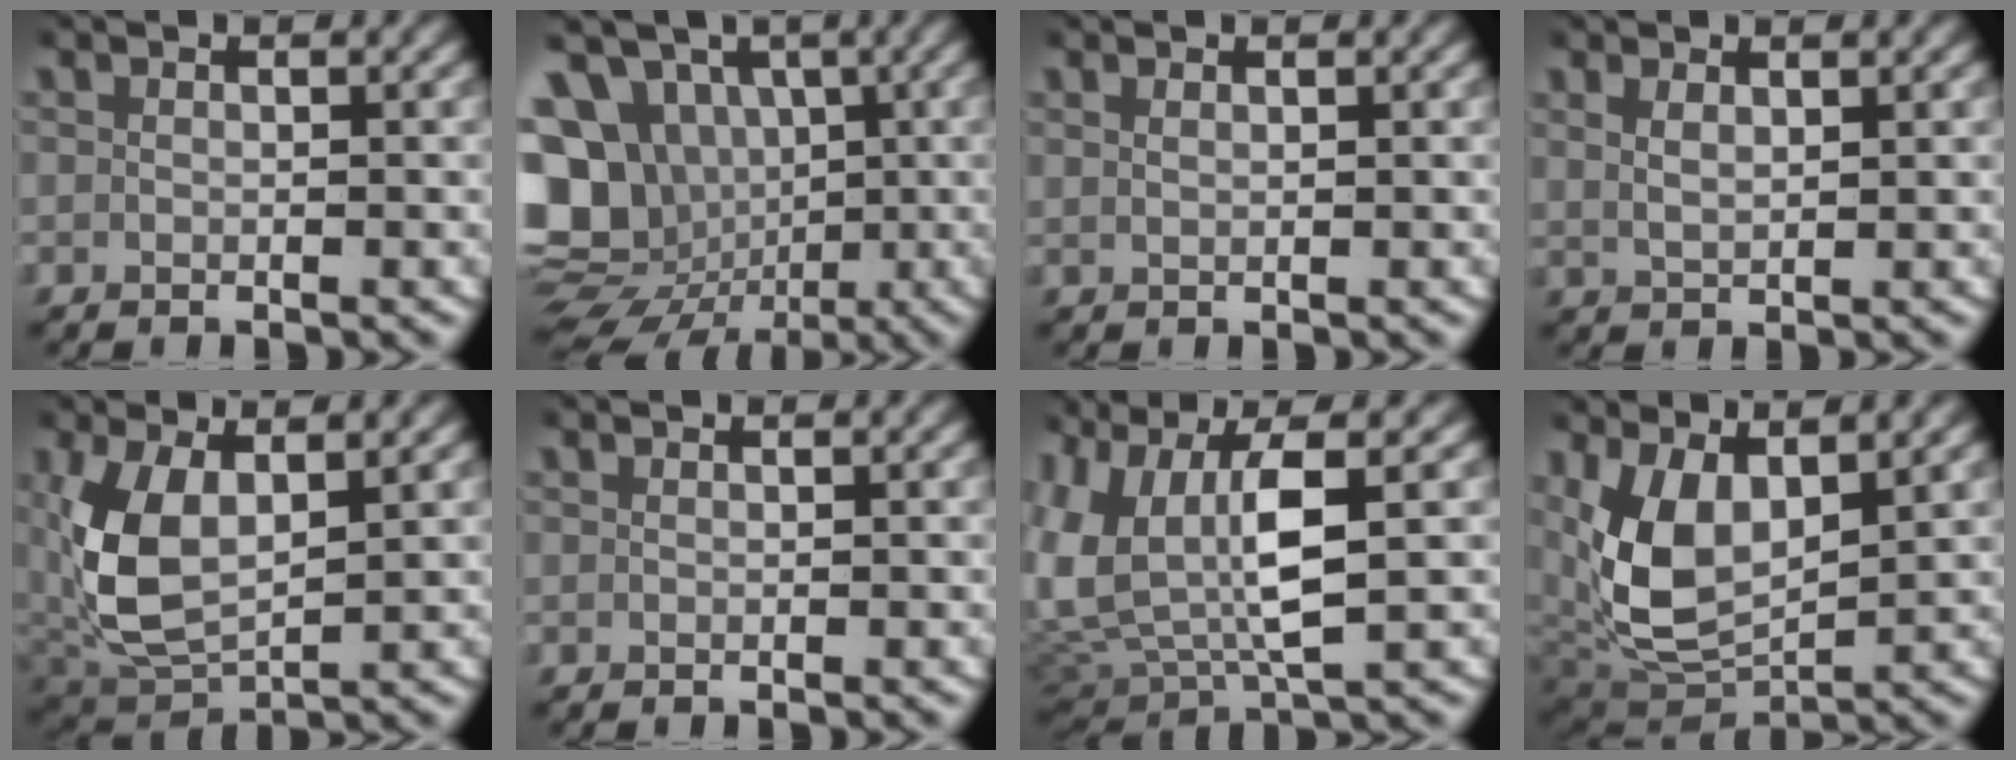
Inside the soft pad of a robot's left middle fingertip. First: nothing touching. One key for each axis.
{"total": 16.5, "fx": -3.0, "fy": 14.7, "fz": 6.9, "tx": -0.171, "ty": -0.064, "tz": -0.040}
{"total": 0.6, "fx": 0.5, "fy": -0.1, "fz": 0.3, "tx": -0.006, "ty": -0.001, "tz": 0.014}
{"total": 1.3, "fx": 0.9, "fy": 0.3, "fz": 0.9, "tx": -0.022, "ty": -0.003, "tz": 0.026}
{"total": 5.6, "fx": 1.1, "fy": 3.3, "fz": 4.4, "tx": -0.118, "ty": -0.007, "tz": 0.027}
{"total": 0.0}
{"total": 12.4, "fx": 1.7, "fy": 9.4, "fz": 8.0, "tx": -0.207, "ty": -0.016, "tz": 0.033}
{"total": 6.5, "fx": 1.2, "fy": 3.9, "fz": 5.0, "tx": -0.119, "ty": -0.011, "tz": 0.027}